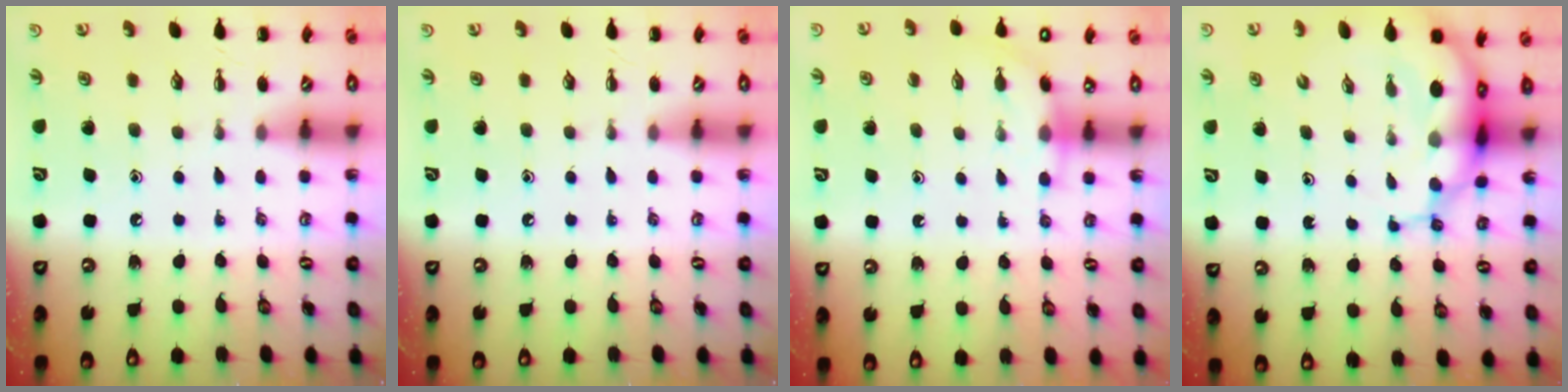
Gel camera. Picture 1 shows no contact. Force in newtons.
{"total": 0.0}
{"total": 4.8, "press": 4.6, "slide": 1.2}
{"total": 9.1, "press": 8.8, "slide": 2.3}